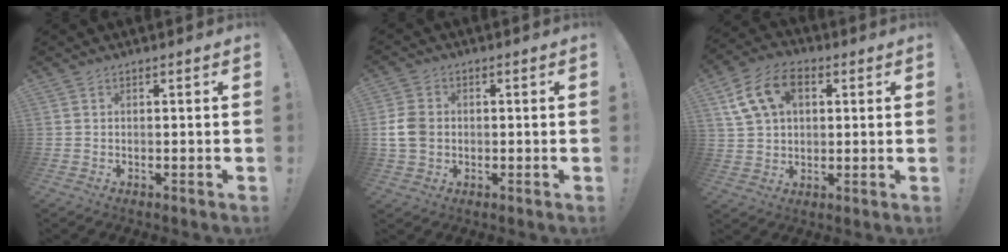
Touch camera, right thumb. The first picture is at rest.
{"total": 8.2, "force": [-0.2, 6.5, 4.9], "torque": [-0.099, 0.008, 0.000]}
{"total": 13.4, "force": [4.9, 9.3, 8.3], "torque": [-0.144, -0.007, 0.099]}